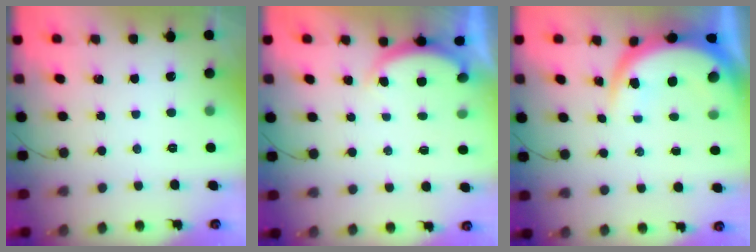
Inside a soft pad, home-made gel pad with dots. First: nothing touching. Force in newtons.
{"total": 3.0, "press": 2.9, "slide": 0.6}
{"total": 9.0, "press": 8.9, "slide": 1.0}